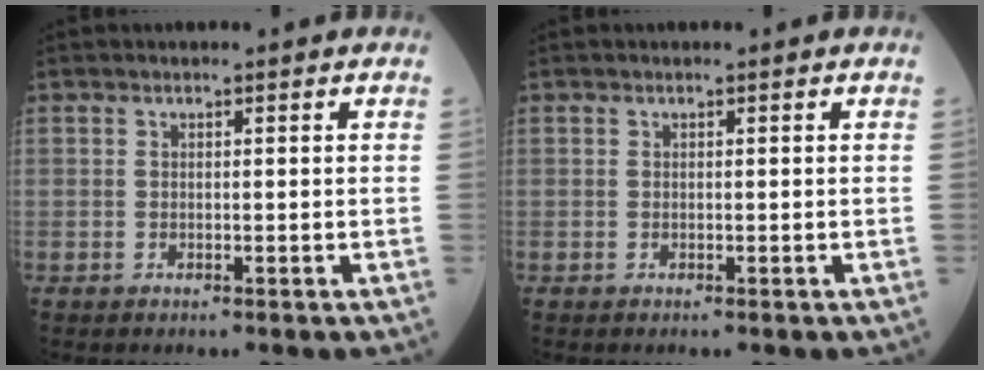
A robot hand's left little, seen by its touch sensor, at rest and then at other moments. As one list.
[{"total": 0.0}]